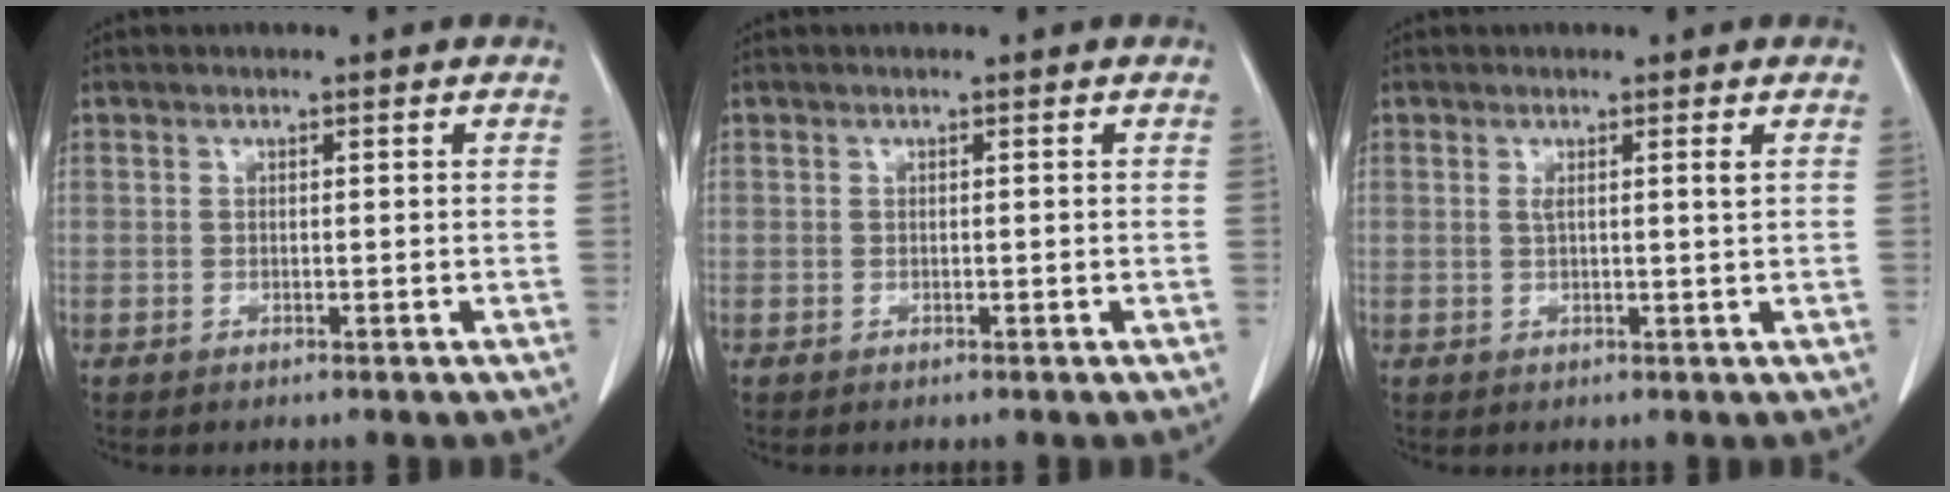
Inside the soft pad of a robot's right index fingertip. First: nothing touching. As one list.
[{"total": 0.0}, {"total": 1.6, "force": [0.7, -0.2, 1.4], "torque": [-0.028, -0.001, 0.013]}]